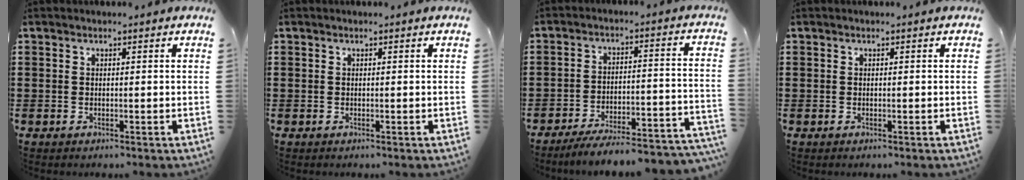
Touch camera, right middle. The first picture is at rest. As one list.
[{"total": 0.0}, {"total": 5.5, "force": [-5.0, 0.0, 2.4], "torque": [-0.032, -0.005, -0.094]}, {"total": 0.0}]